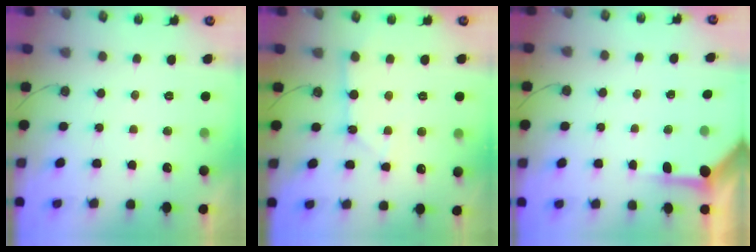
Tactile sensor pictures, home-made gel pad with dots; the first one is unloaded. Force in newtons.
{"total": 2.6, "press": 2.6, "slide": 0.3}
{"total": 3.9, "press": 3.9, "slide": 0.4}